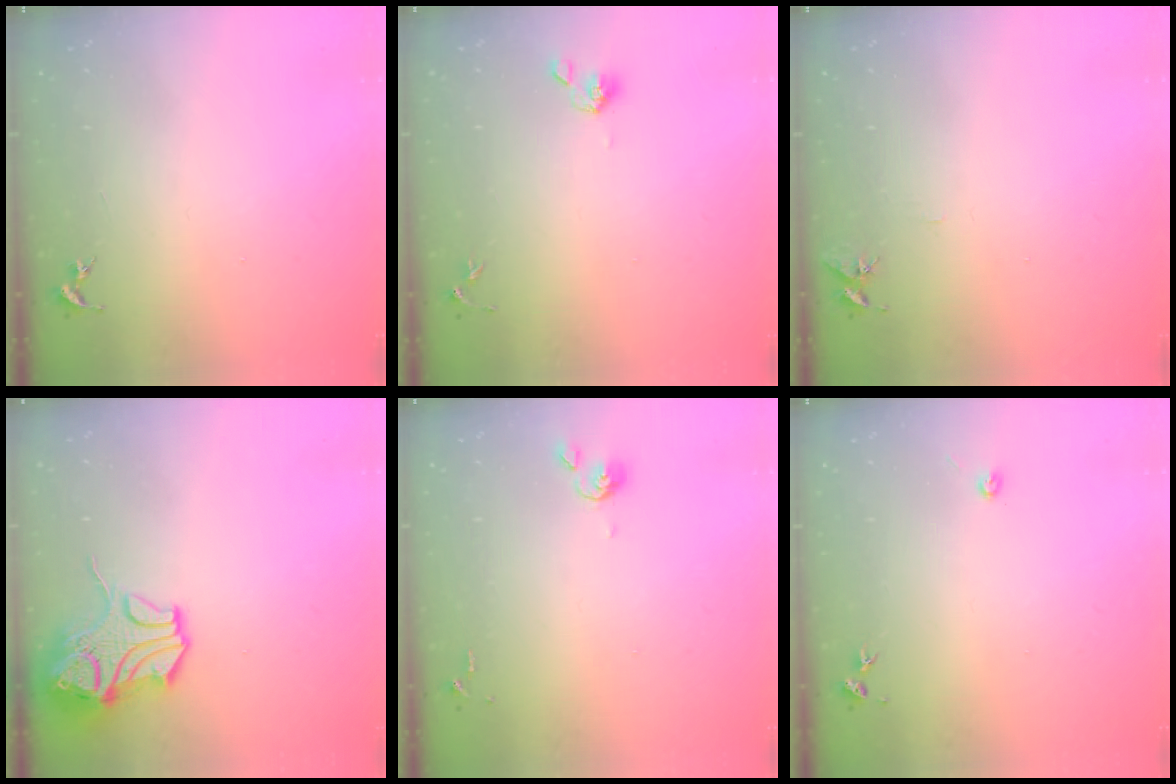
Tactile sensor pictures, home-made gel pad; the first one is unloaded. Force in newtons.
{"total": 5.8, "press": 5.5, "slide": 1.8}
{"total": 6.1, "press": 6.0, "slide": 0.6}
{"total": 13.5, "press": 13.4, "slide": 2.1}
{"total": 4.1, "press": 4.0, "slide": 0.7}
{"total": 2.0, "press": 2.0, "slide": 0.3}